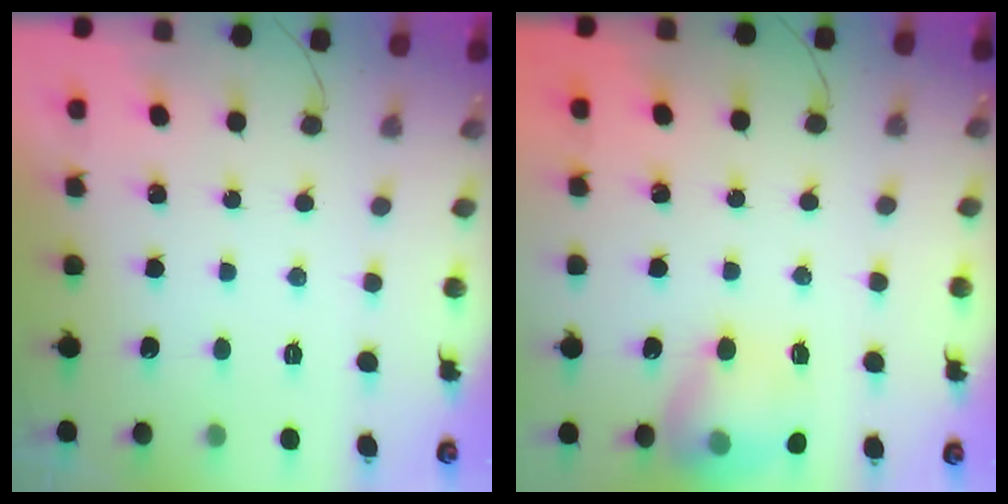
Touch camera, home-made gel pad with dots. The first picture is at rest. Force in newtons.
{"total": 14.7, "press": 14.6, "slide": 1.3}